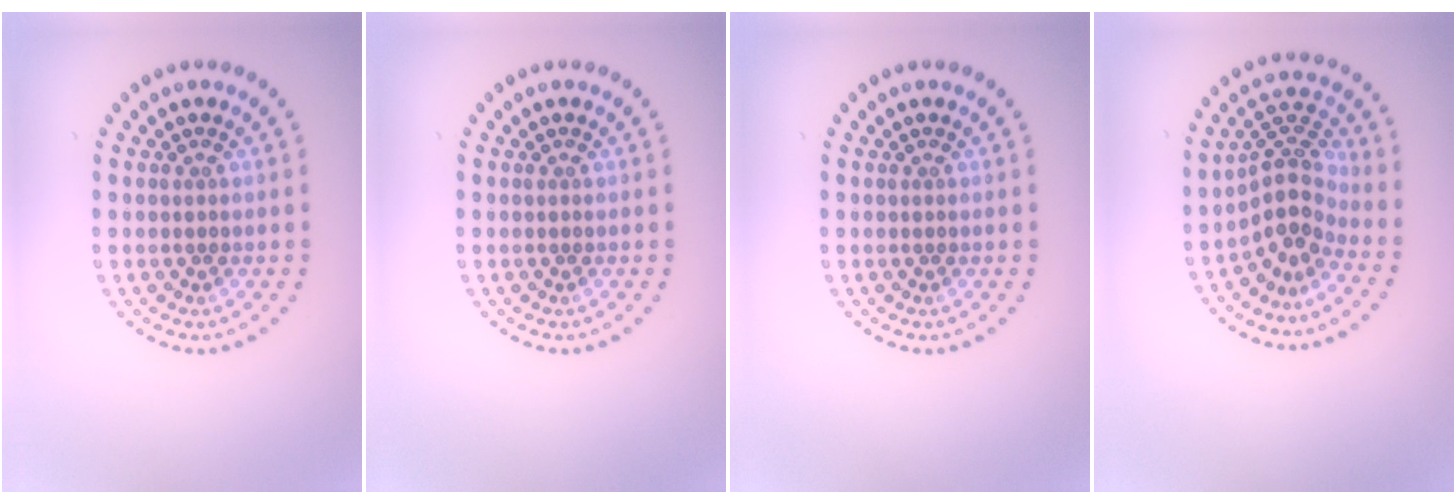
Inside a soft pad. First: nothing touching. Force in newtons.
{"total": 0.0}
{"total": 0.0}
{"total": 3.8, "press": 2.7, "slide": 2.7}